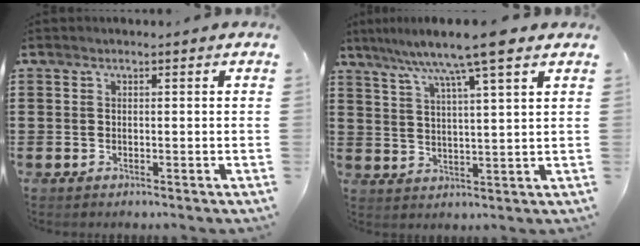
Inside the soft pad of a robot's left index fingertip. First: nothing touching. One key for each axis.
{"total": 8.3, "fx": 6.2, "fy": -0.1, "fz": 5.4, "tx": -0.116, "ty": -0.020, "tz": 0.103}